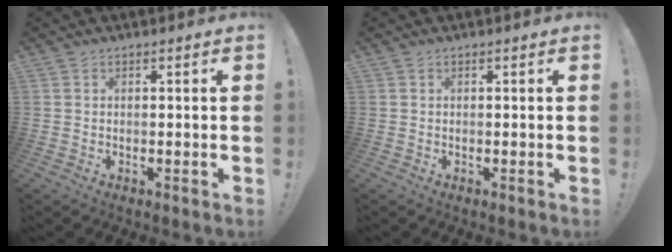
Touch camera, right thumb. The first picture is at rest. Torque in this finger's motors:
{"motor_torque": [0.00, 0.00, 0.00, 0.00, 0.00]}